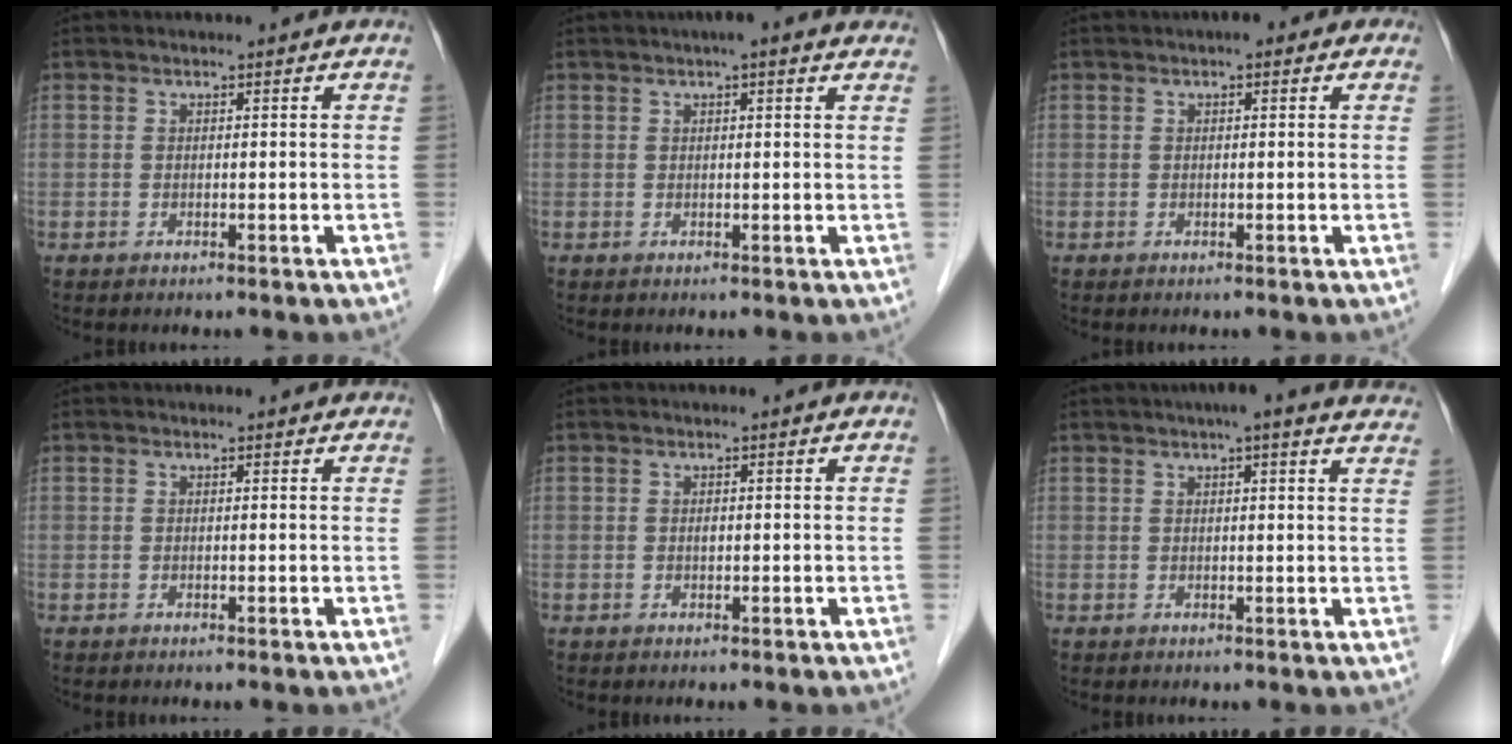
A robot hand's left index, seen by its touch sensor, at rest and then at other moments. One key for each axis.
{"total": 4.6, "fx": 3.3, "fy": 0.9, "fz": 3.0, "tx": -0.035, "ty": 0.025, "tz": 0.035}
{"total": 1.9, "fx": 0.9, "fy": 1.0, "fz": 1.3, "tx": -0.015, "ty": 0.015, "tz": 0.006}
{"total": 0.6, "fx": 0.5, "fy": 0.2, "fz": 0.1, "tx": -0.008, "ty": -0.002, "tz": 0.000}
{"total": 0.5, "fx": 0.0, "fy": 0.3, "fz": 0.5, "tx": -0.008, "ty": 0.001, "tz": 0.001}
{"total": 10.5, "fx": 8.8, "fy": 1.5, "fz": 5.5, "tx": -0.062, "ty": 0.015, "tz": 0.085}